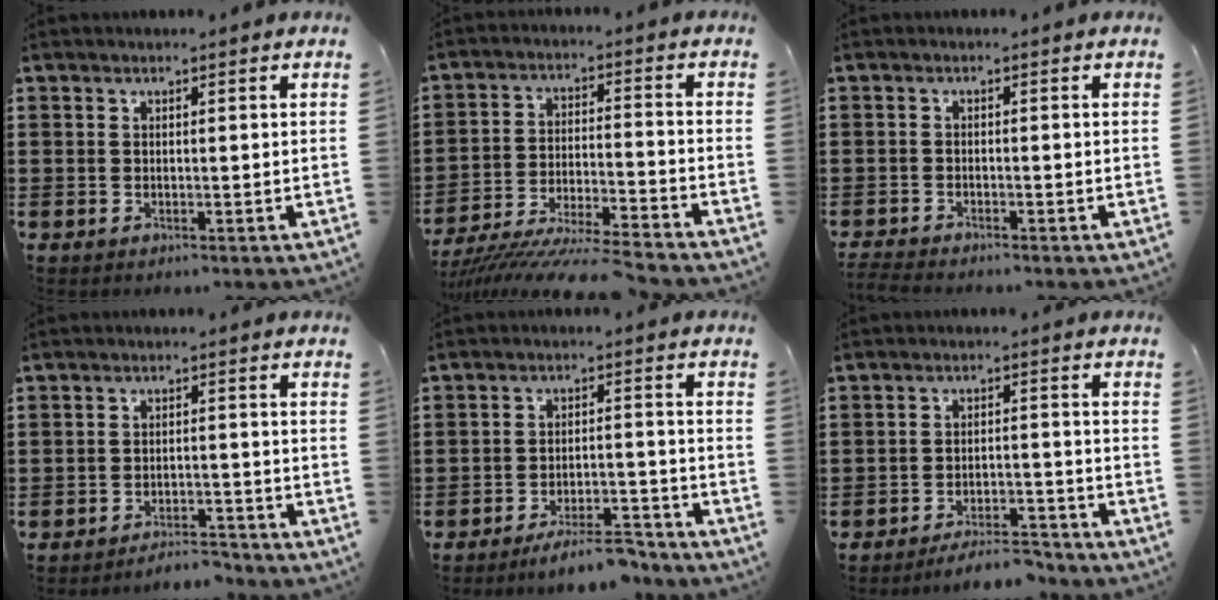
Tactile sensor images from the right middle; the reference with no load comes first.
{"total": 8.6, "force": [-8.2, -0.3, 2.5], "torque": [-0.044, -0.004, -0.161]}
{"total": 1.9, "force": [-1.9, -0.2, 0.3], "torque": [-0.016, -0.007, -0.040]}
{"total": 3.6, "force": [-3.6, 0.2, -0.2], "torque": [-0.006, 0.000, -0.076]}
{"total": 6.0, "force": [-5.5, 0.6, 2.2], "torque": [-0.037, 0.000, -0.102]}
{"total": 5.0, "force": [-4.8, 0.4, 1.1], "torque": [-0.019, 0.002, -0.095]}